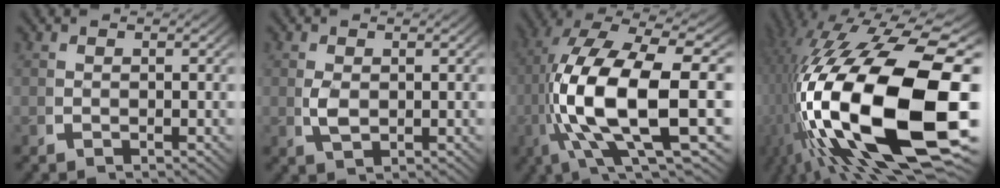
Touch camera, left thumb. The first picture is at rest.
{"total": 2.0, "force": [0.4, 1.3, 1.5], "torque": [-0.042, -0.009, 0.019]}
{"total": 17.8, "force": [-0.3, 8.8, 15.5], "torque": [-0.330, -0.045, 0.023]}
{"total": 28.4, "force": [-2.2, 14.9, 24.1], "torque": [-0.484, -0.080, 0.023]}